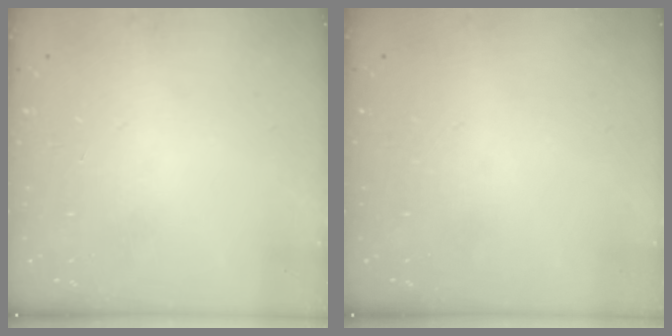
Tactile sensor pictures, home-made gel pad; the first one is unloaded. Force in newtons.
{"total": 0.0}